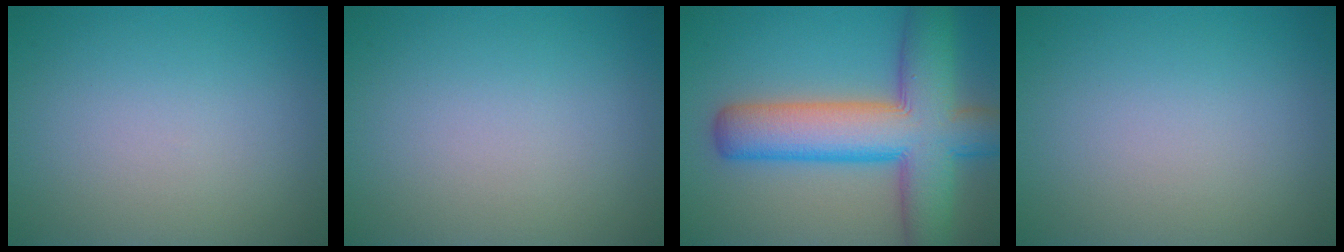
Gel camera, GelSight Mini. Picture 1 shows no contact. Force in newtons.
{"total": 0.0}
{"total": 11.4, "press": 11.4, "slide": 0.6}
{"total": 0.0}